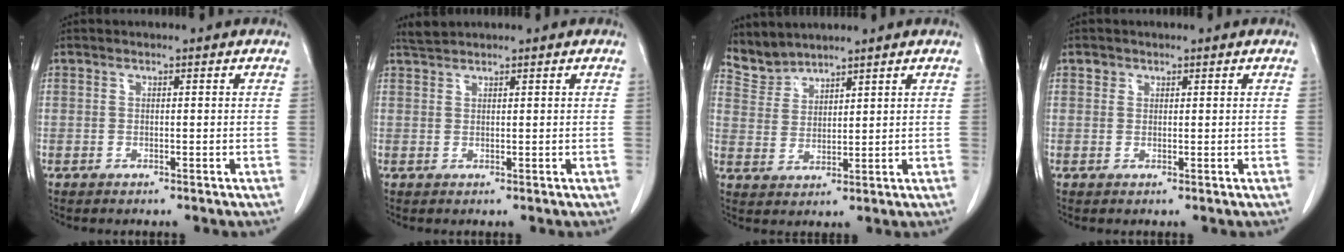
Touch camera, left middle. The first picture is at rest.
{"total": 1.5, "force": [1.5, -0.2, 0.0], "torque": [-0.007, 0.006, 0.036]}
{"total": 4.3, "force": [4.2, 0.6, -0.6], "torque": [0.007, 0.004, 0.095]}
{"total": 1.0, "force": [0.6, 0.8, 0.1], "torque": [0.009, -0.001, 0.005]}